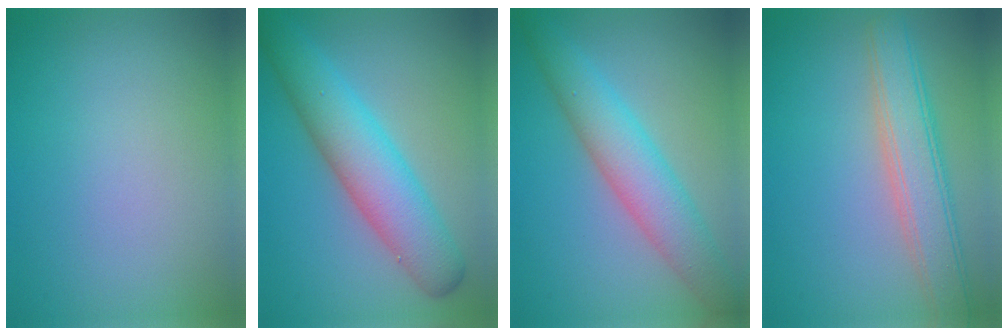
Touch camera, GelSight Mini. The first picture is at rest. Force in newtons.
{"total": 7.1, "press": 7.1, "slide": 0.1}
{"total": 5.7, "press": 5.7, "slide": 0.2}
{"total": 5.2, "press": 5.2, "slide": 0.4}